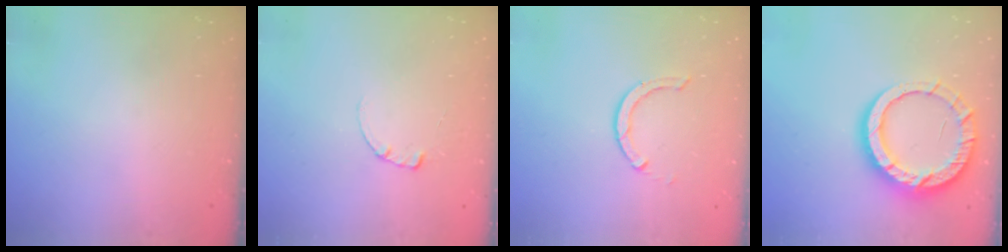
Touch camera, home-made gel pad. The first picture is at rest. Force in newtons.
{"total": 0.6, "press": 0.6, "slide": 0.1}
{"total": 2.9, "press": 2.9, "slide": 0.4}
{"total": 15.1, "press": 15.0, "slide": 1.1}